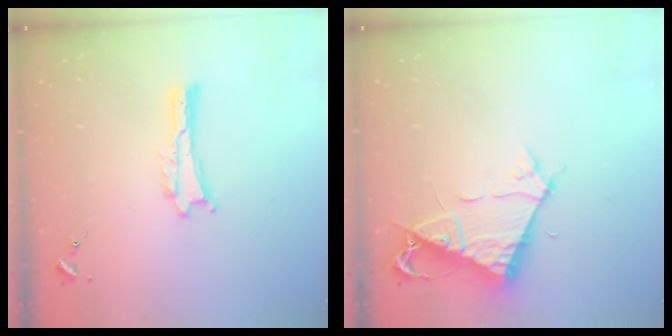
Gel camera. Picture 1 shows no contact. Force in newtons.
{"total": 7.1, "press": 7.0, "slide": 0.8}